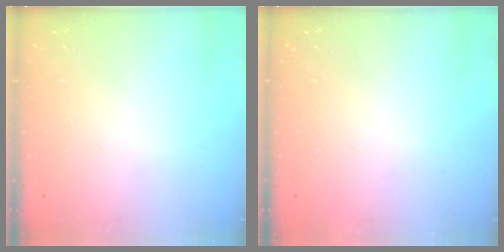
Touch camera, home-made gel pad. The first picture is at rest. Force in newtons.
{"total": 1.5, "press": 1.5, "slide": 0.1}